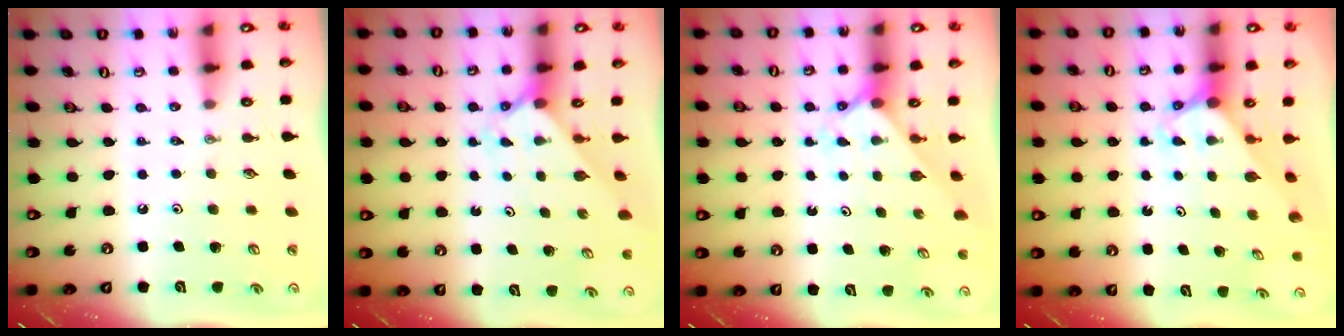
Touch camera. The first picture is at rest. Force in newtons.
{"total": 2.0, "press": 2.0, "slide": 0.2}
{"total": 2.0, "press": 2.0, "slide": 0.2}
{"total": 2.7, "press": 2.7, "slide": 0.1}